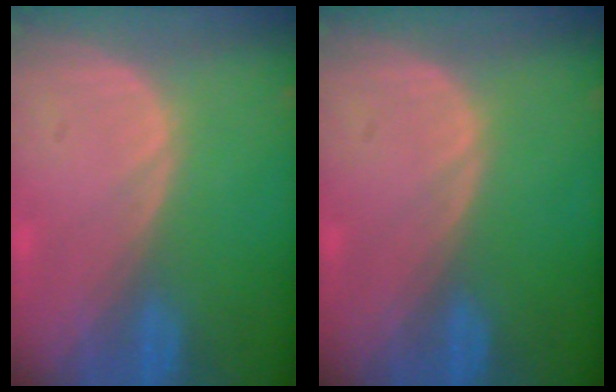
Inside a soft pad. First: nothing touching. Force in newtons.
{"total": 0.0}